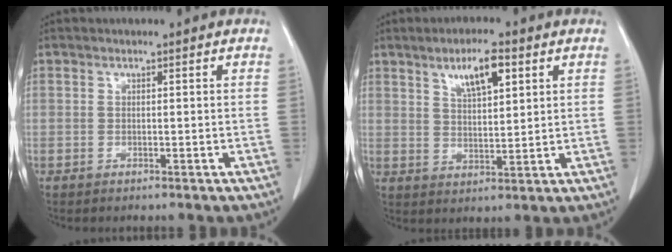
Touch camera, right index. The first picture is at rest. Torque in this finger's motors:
{"motor_torque": [0.41, 0.38, 0.28, 0.10]}